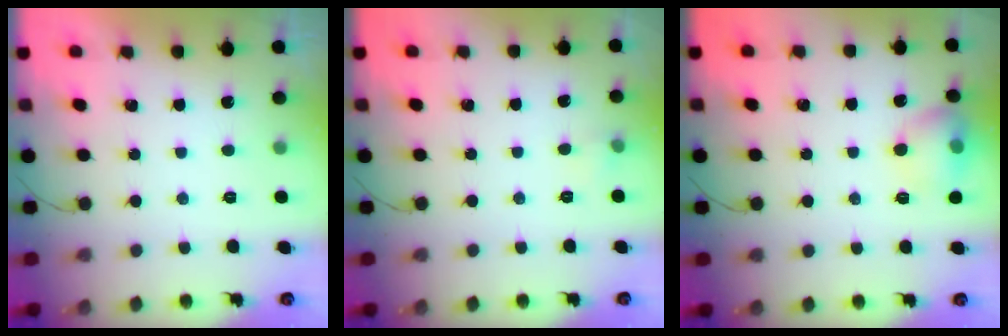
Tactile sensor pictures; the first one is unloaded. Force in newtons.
{"total": 3.6, "press": 3.5, "slide": 1.0}
{"total": 10.0, "press": 9.9, "slide": 1.5}